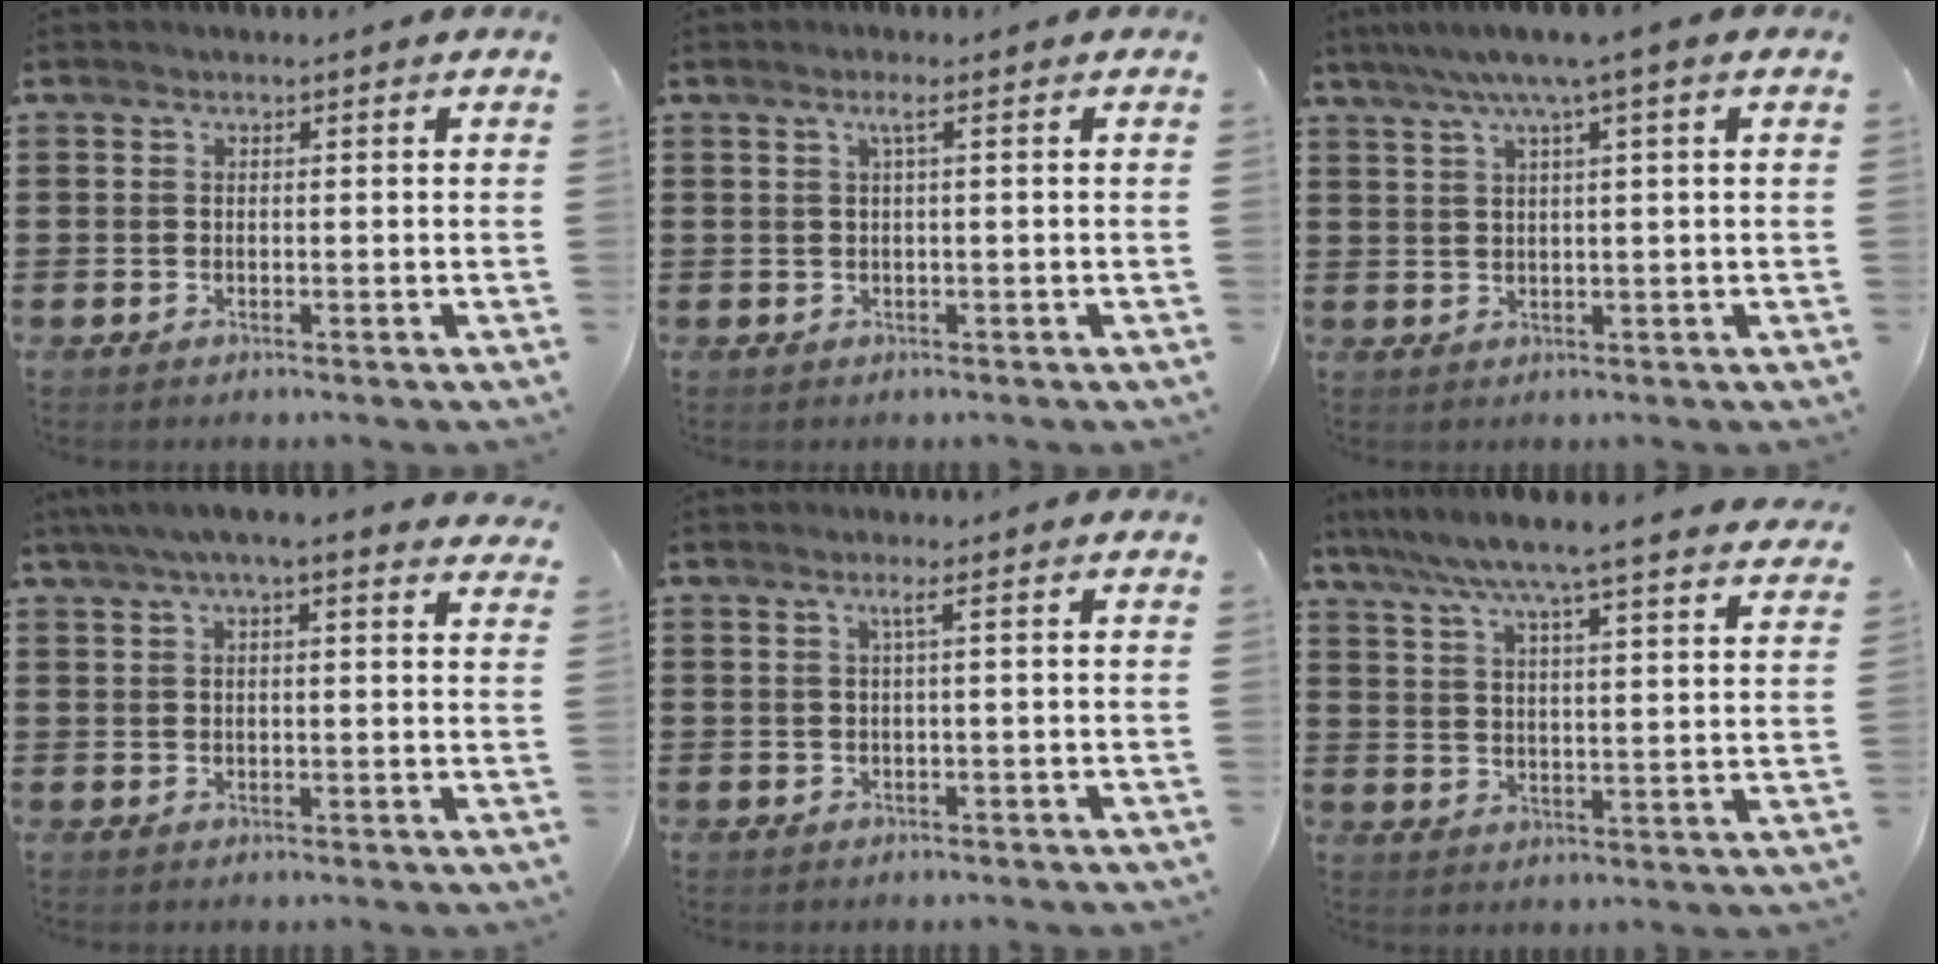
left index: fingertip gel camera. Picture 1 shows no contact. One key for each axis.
{"total": 1.6, "fx": 0.4, "fy": 0.0, "fz": 1.5, "tx": -0.030, "ty": 0.002, "tz": 0.006}
{"total": 4.6, "fx": 2.3, "fy": -0.4, "fz": 4.0, "tx": -0.083, "ty": 0.000, "tz": 0.037}
{"total": 4.9, "fx": 3.6, "fy": 0.6, "fz": 3.2, "tx": -0.071, "ty": 0.000, "tz": 0.064}
{"total": 1.4, "fx": 0.4, "fy": -0.2, "fz": 1.4, "tx": -0.027, "ty": 0.000, "tz": 0.003}
{"total": 6.8, "fx": 6.0, "fy": -0.8, "fz": 2.9, "tx": -0.084, "ty": -0.042, "tz": 0.098}